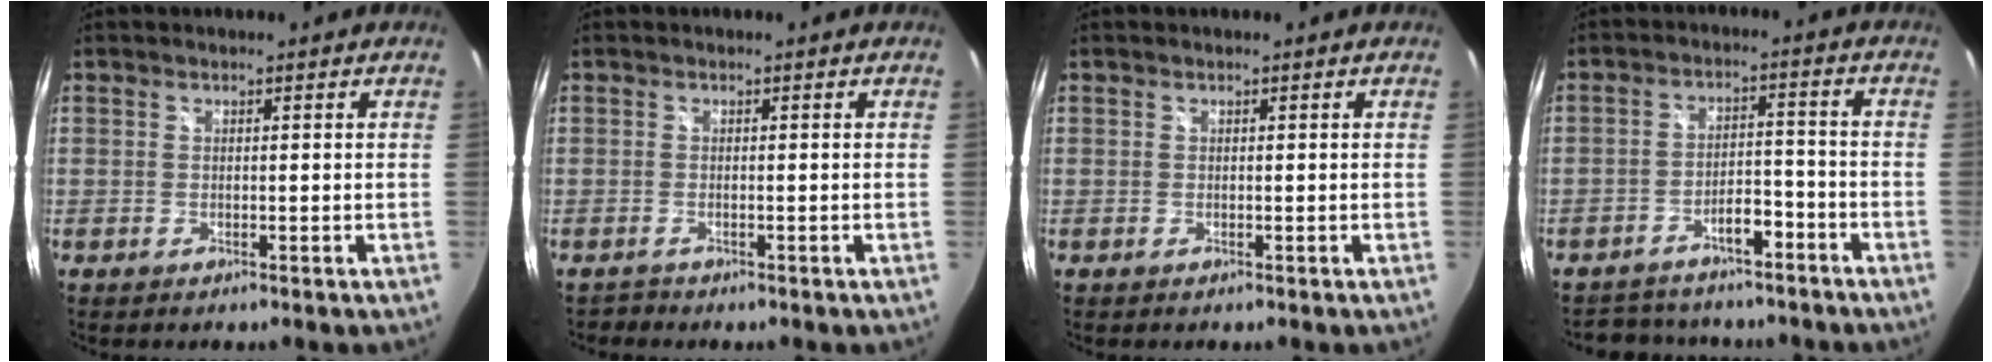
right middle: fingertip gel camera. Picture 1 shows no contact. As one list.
[{"total": 0.6, "force": [-0.6, 0.1, 0.1], "torque": [-0.001, -0.001, -0.013]}, {"total": 0.0}, {"total": 11.4, "force": [-9.2, 4.9, 4.5], "torque": [-0.093, 0.030, -0.121]}]